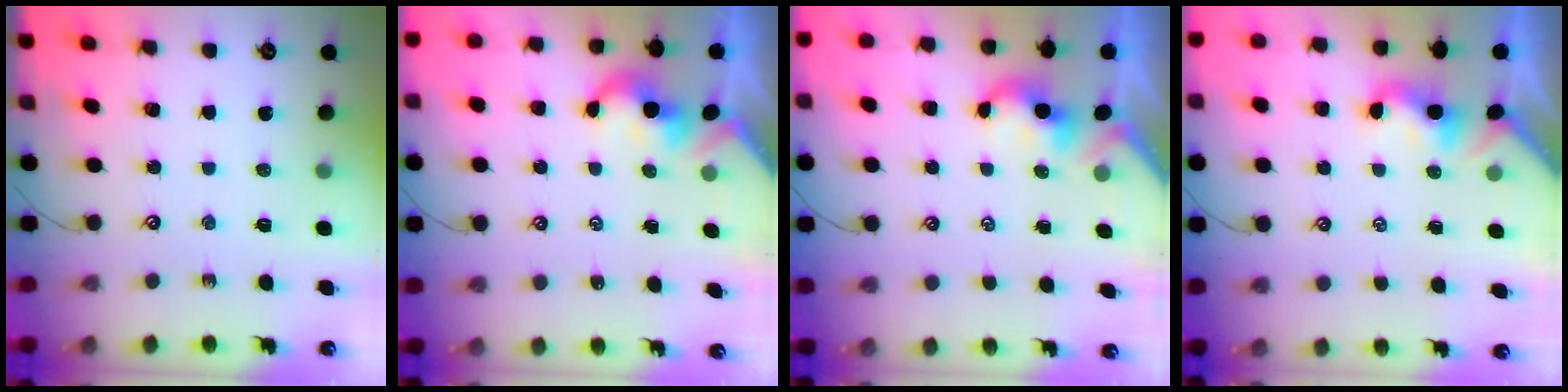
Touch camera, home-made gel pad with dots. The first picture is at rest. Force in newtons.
{"total": 2.1, "press": 2.0, "slide": 0.3}
{"total": 0.6, "press": 0.6, "slide": 0.3}
{"total": 1.9, "press": 1.8, "slide": 0.6}